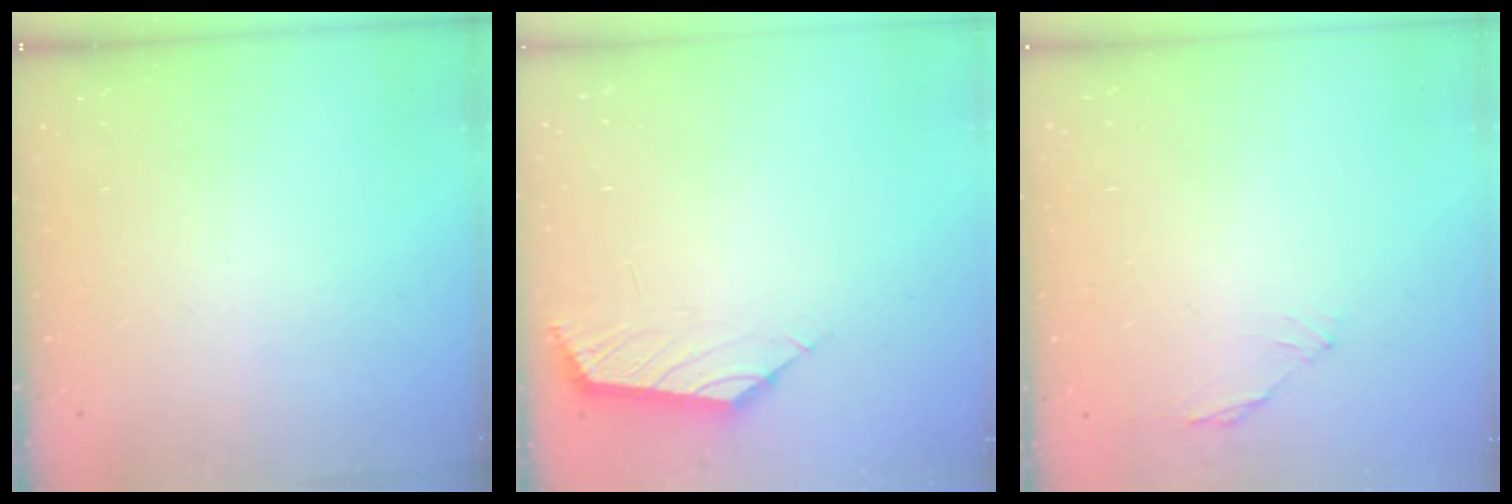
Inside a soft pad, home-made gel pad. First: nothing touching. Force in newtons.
{"total": 2.1, "press": 2.0, "slide": 0.3}
{"total": 1.2, "press": 1.0, "slide": 0.5}